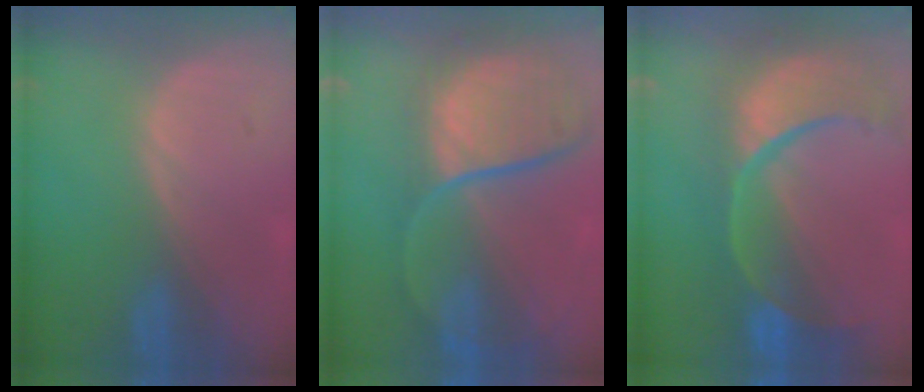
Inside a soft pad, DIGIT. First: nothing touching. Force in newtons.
{"total": 12.1, "press": 9.9, "slide": 7.0}
{"total": 13.6, "press": 10.9, "slide": 8.2}